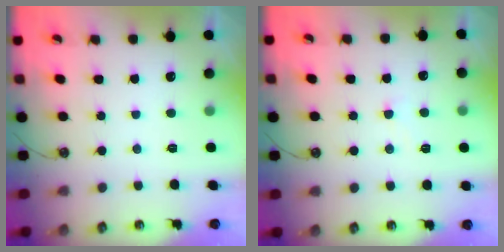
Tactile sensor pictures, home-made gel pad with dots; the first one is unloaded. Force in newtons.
{"total": 3.4, "press": 3.4, "slide": 0.5}